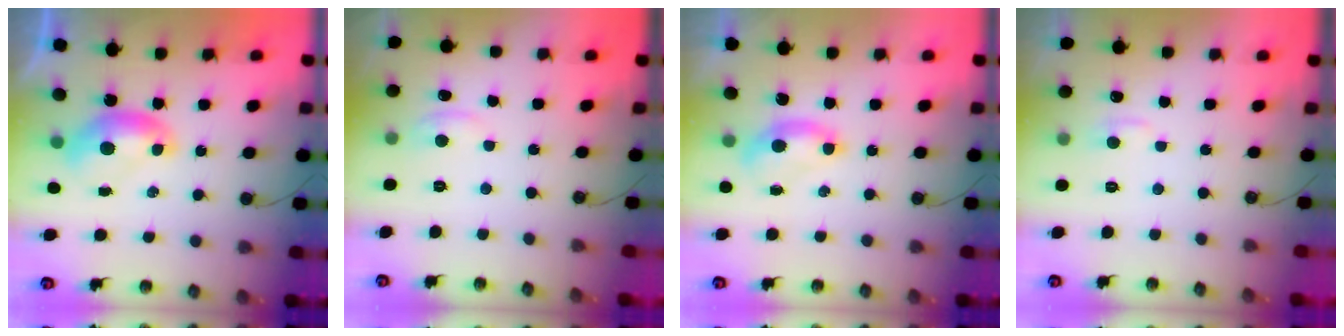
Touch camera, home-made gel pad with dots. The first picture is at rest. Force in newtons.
{"total": 0.8, "press": 0.4, "slide": 0.7}
{"total": 1.3, "press": 1.0, "slide": 0.9}
{"total": 2.2, "press": 2.1, "slide": 0.6}